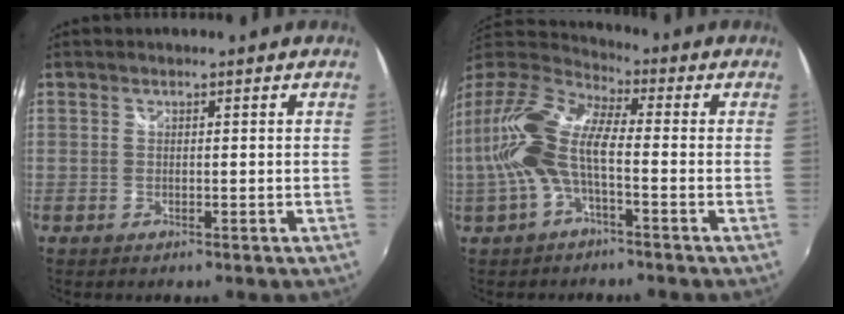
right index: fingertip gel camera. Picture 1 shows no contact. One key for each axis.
{"total": 14.5, "fx": -2.1, "fy": 5.9, "fz": 13.1, "tx": -0.271, "ty": 0.011, "tz": -0.046}